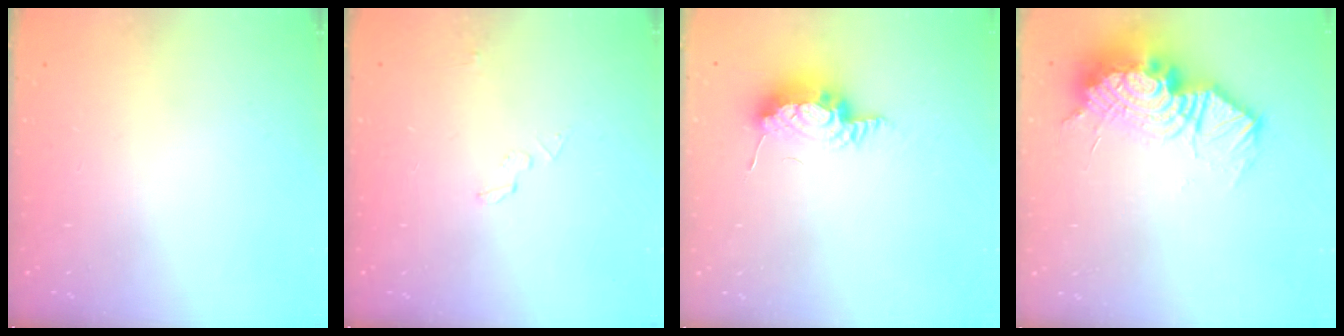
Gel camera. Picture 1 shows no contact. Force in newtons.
{"total": 2.9, "press": 2.9, "slide": 0.3}
{"total": 8.8, "press": 8.5, "slide": 2.1}
{"total": 19.7, "press": 19.6, "slide": 2.4}